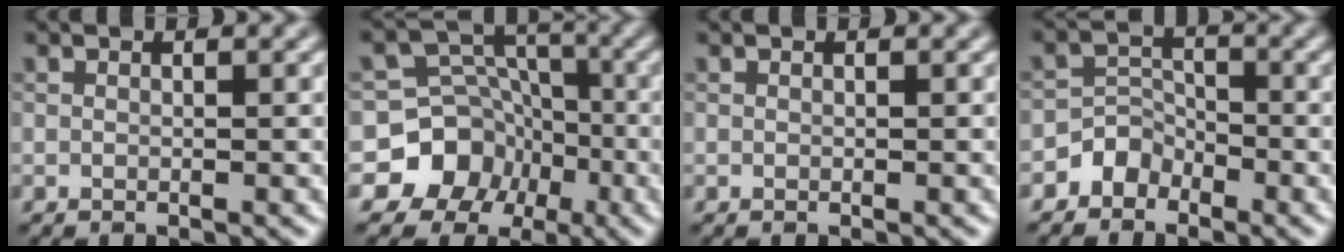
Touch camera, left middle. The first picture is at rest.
{"total": 8.8, "force": [-4.3, 7.6, 1.1], "torque": [0.000, 0.003, -0.097]}
{"total": 0.0}
{"total": 2.3, "force": [-1.7, 1.5, 0.2], "torque": [0.006, 0.014, -0.035]}